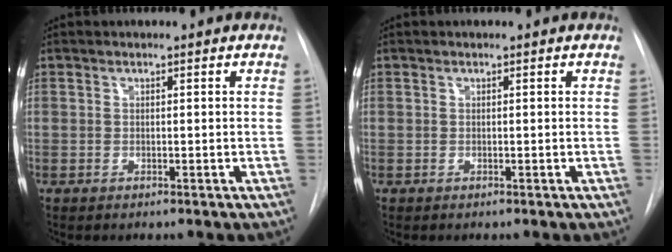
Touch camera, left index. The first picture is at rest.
{"total": 0.0}